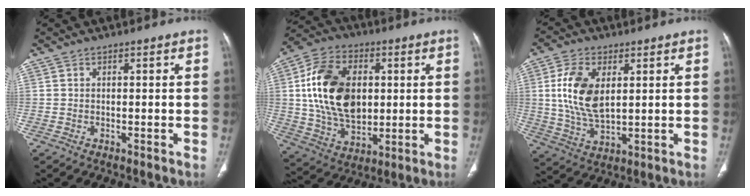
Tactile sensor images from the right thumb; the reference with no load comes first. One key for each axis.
{"total": 19.2, "fx": 2.6, "fy": 12.9, "fz": 14.0, "tx": -0.224, "ty": -0.001, "tz": 0.053}
{"total": 11.6, "fx": 2.6, "fy": 6.4, "fz": 9.4, "tx": -0.184, "ty": -0.012, "tz": 0.054}